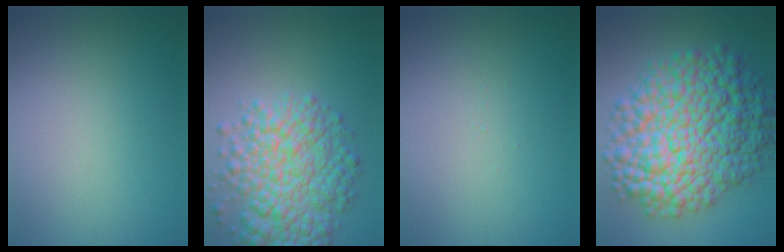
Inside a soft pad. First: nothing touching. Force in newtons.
{"total": 7.8, "press": 7.8, "slide": 0.3}
{"total": 0.0}
{"total": 13.0, "press": 13.0, "slide": 0.3}